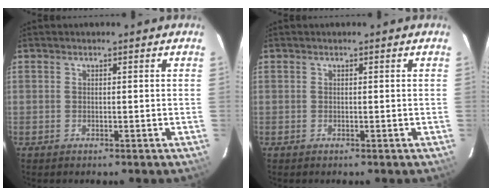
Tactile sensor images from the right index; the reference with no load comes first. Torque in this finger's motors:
{"motor_torque": [0.00, 0.00, 0.00, 0.00]}